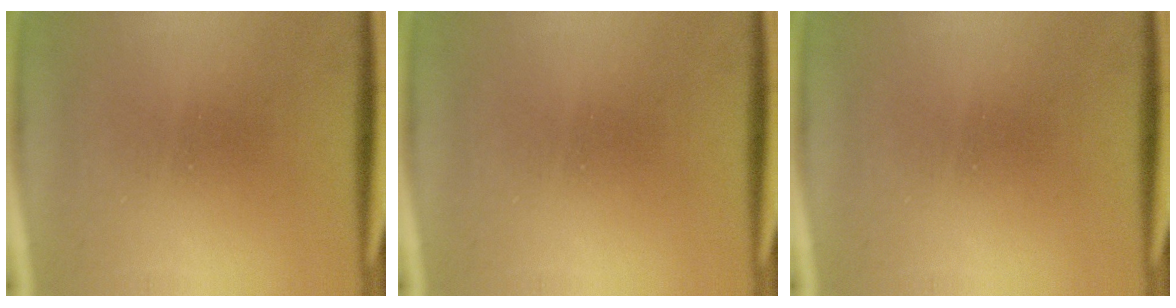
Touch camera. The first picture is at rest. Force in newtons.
{"total": 0.0}
{"total": 0.0}